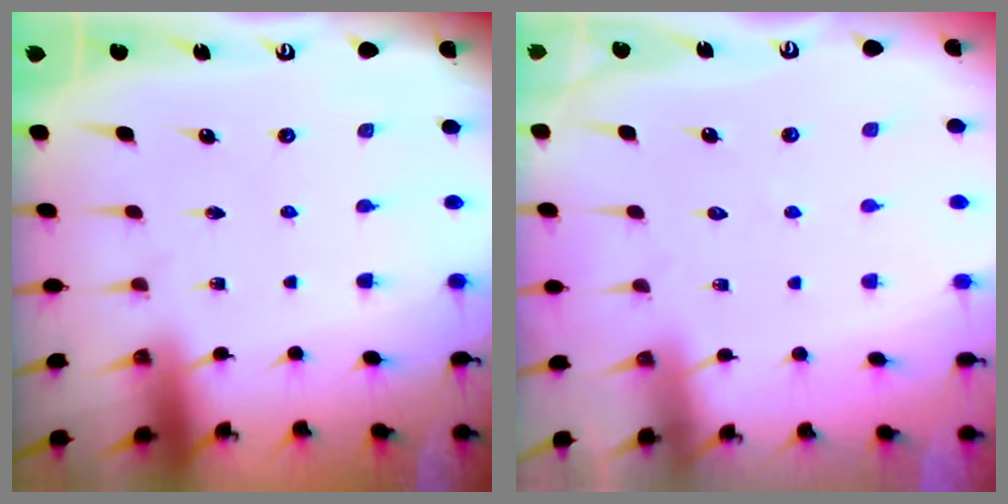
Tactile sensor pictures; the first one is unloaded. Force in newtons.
{"total": 2.8, "press": 2.8, "slide": 0.3}